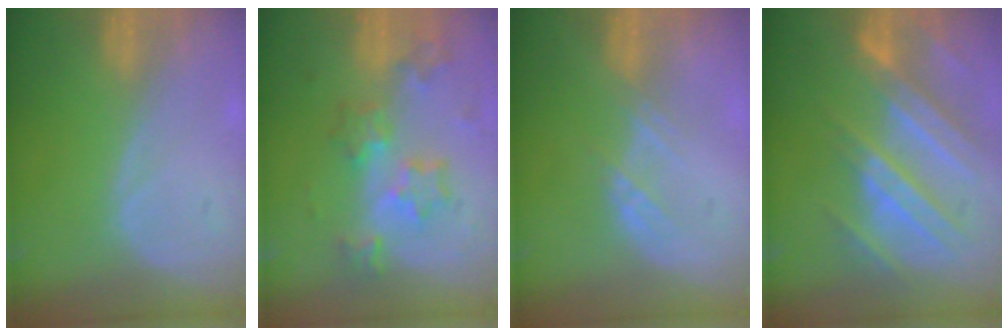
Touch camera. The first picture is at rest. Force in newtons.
{"total": 8.3, "press": 7.3, "slide": 4.1}
{"total": 2.6, "press": 2.5, "slide": 0.7}
{"total": 11.2, "press": 9.9, "slide": 5.2}